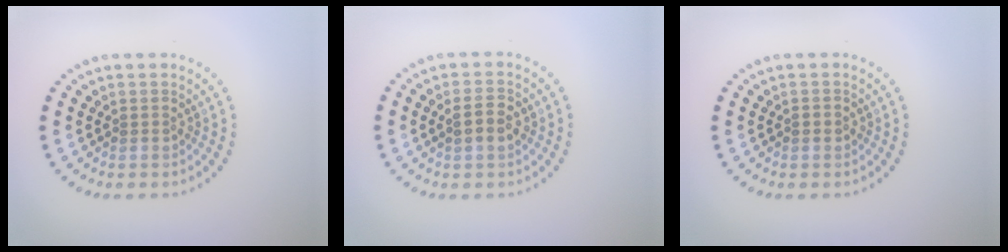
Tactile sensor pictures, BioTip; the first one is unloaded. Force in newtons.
{"total": 2.1, "press": 2.1, "slide": 0.2}
{"total": 1.0, "press": 1.0, "slide": 0.1}